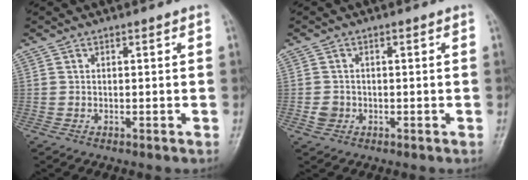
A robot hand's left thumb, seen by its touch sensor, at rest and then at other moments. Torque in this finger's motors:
{"motor_torque": [-0.24, 0.15, 0.01, 0.01, 0.00]}